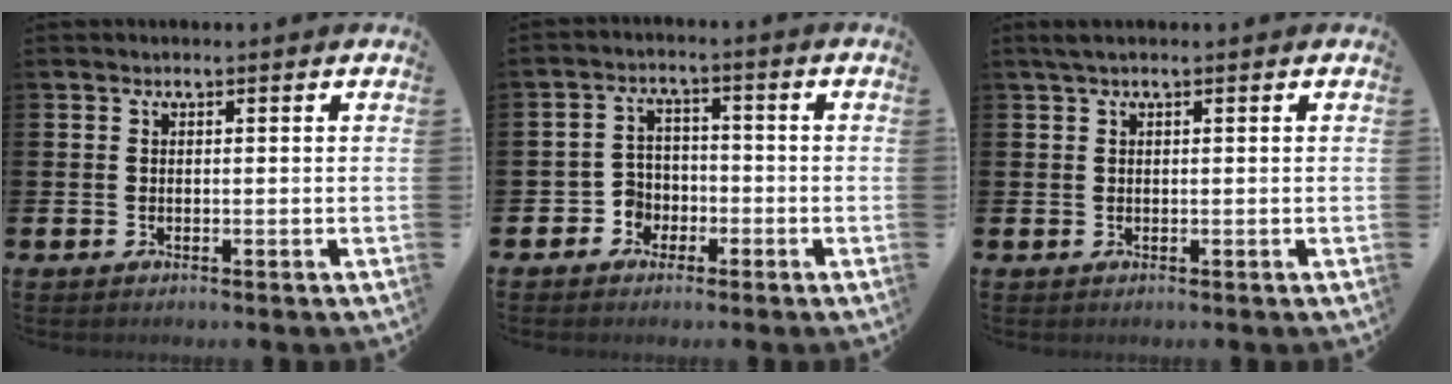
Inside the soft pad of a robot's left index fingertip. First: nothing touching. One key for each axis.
{"total": 3.8, "fx": -1.9, "fy": 3.2, "fz": 0.4, "tx": -0.026, "ty": 0.005, "tz": -0.042}
{"total": 1.0, "fx": 0.5, "fy": 0.1, "fz": 0.9, "tx": -0.022, "ty": 0.005, "tz": 0.010}